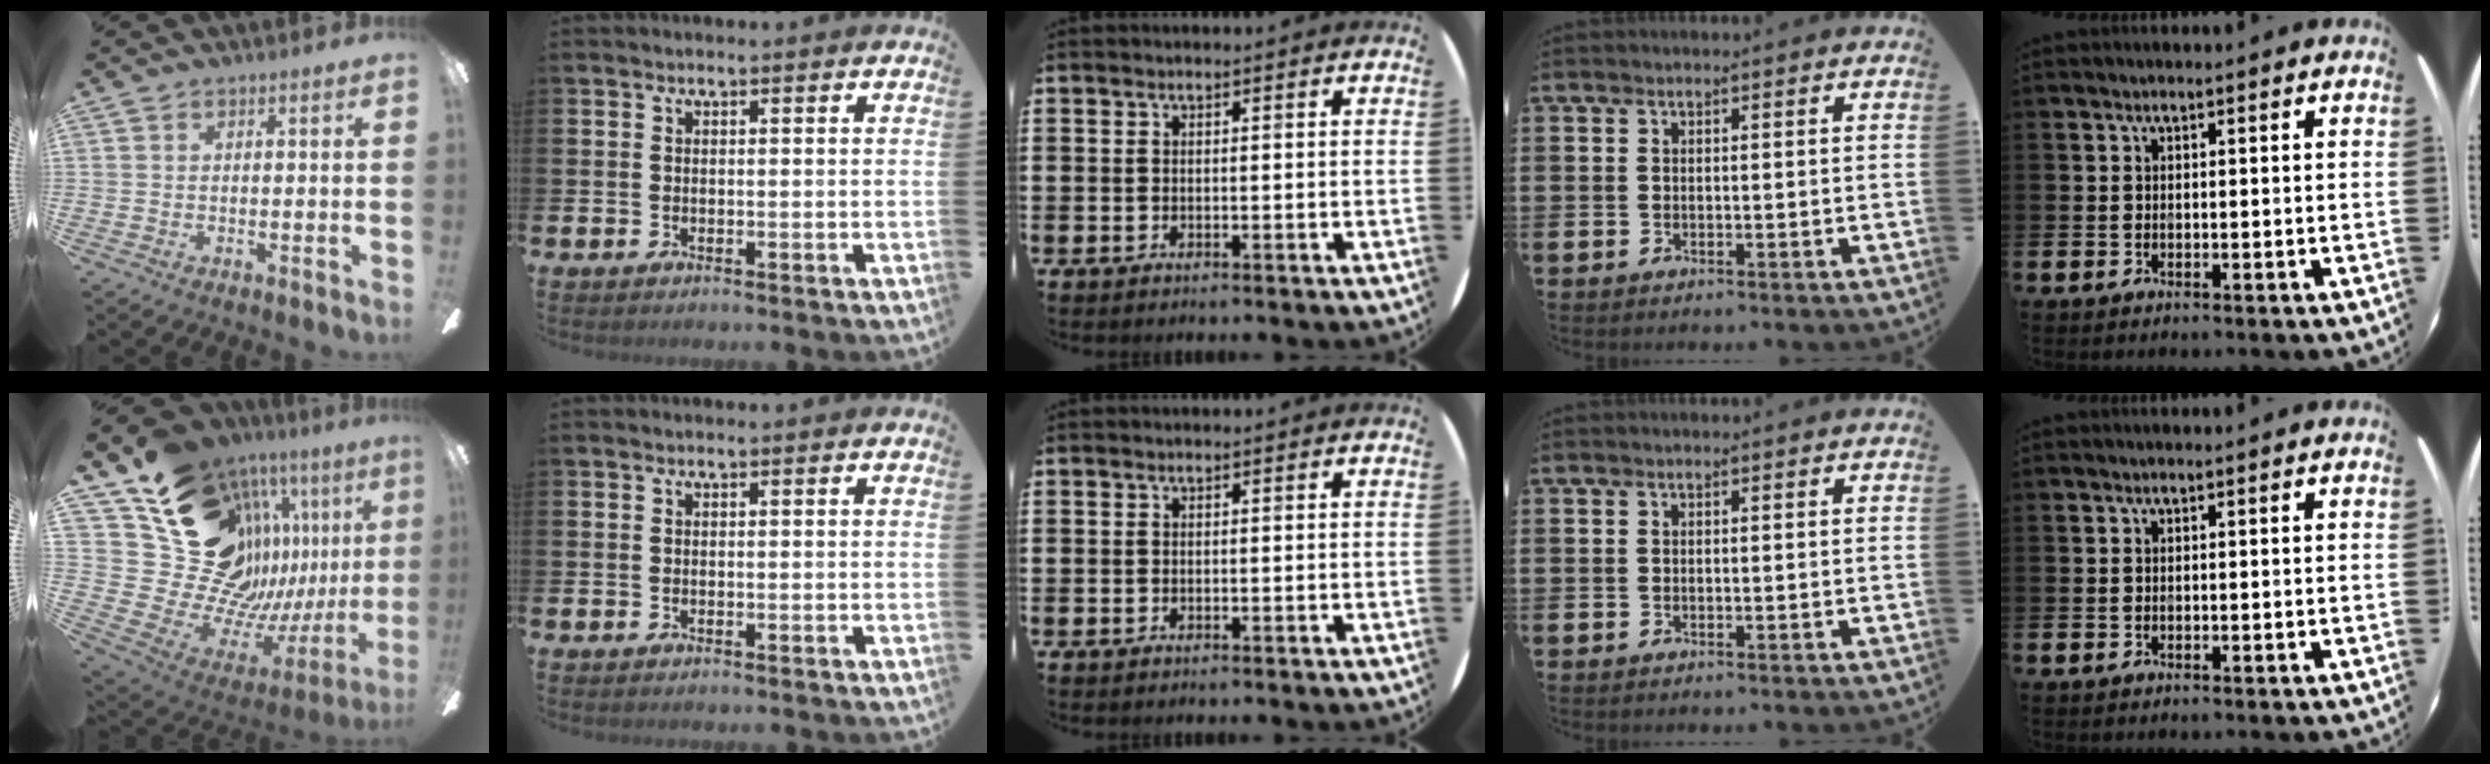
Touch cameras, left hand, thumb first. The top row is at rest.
{"thumb": {"total": 21.7, "force": [11.3, 14.6, 11.6], "torque": [-0.176, -0.124, 0.258]}}